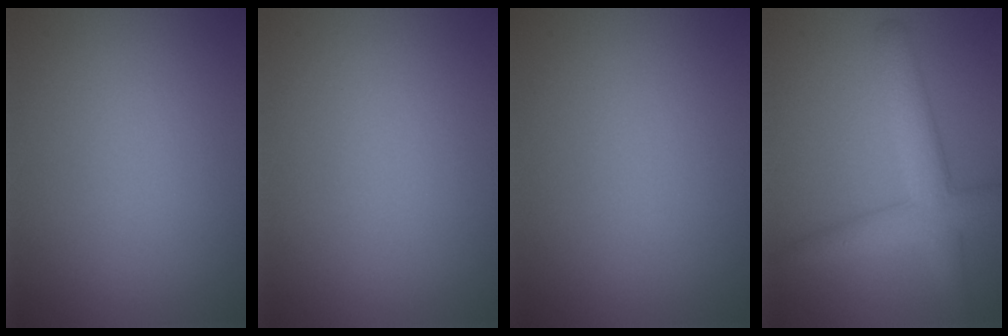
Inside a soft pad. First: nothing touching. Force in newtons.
{"total": 0.0}
{"total": 0.0}
{"total": 4.7, "press": 4.7, "slide": 0.2}